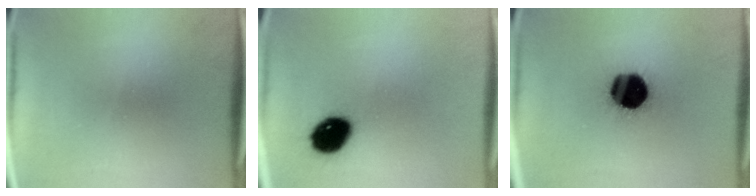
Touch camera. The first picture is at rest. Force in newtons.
{"total": 10.6}
{"total": 18.5}